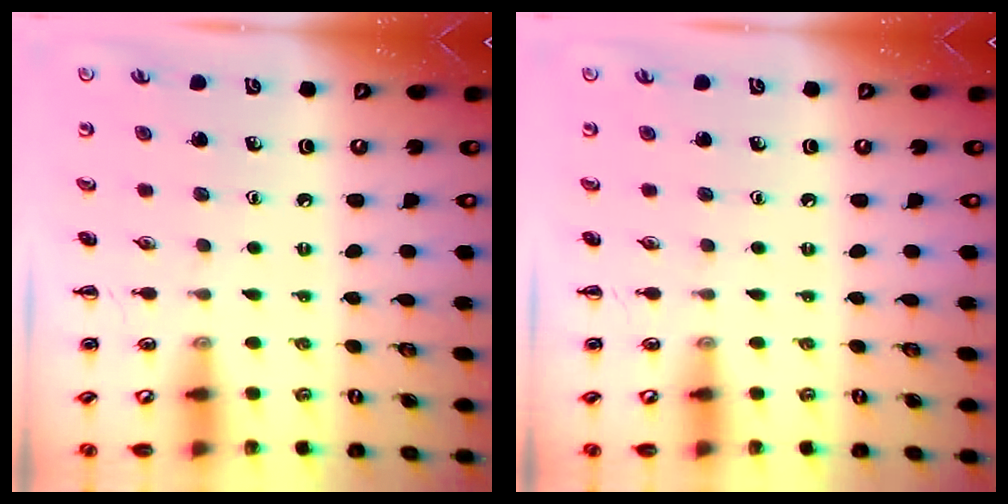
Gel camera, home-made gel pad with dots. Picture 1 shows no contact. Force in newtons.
{"total": 0.0}